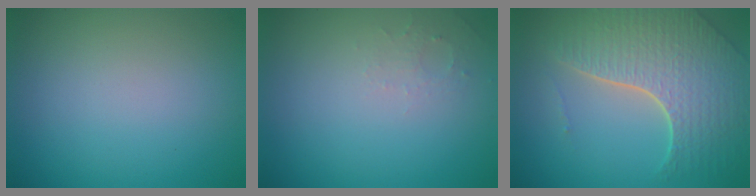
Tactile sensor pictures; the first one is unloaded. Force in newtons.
{"total": 1.2, "press": 1.2, "slide": 0.3}
{"total": 7.0, "press": 5.0, "slide": 4.9}